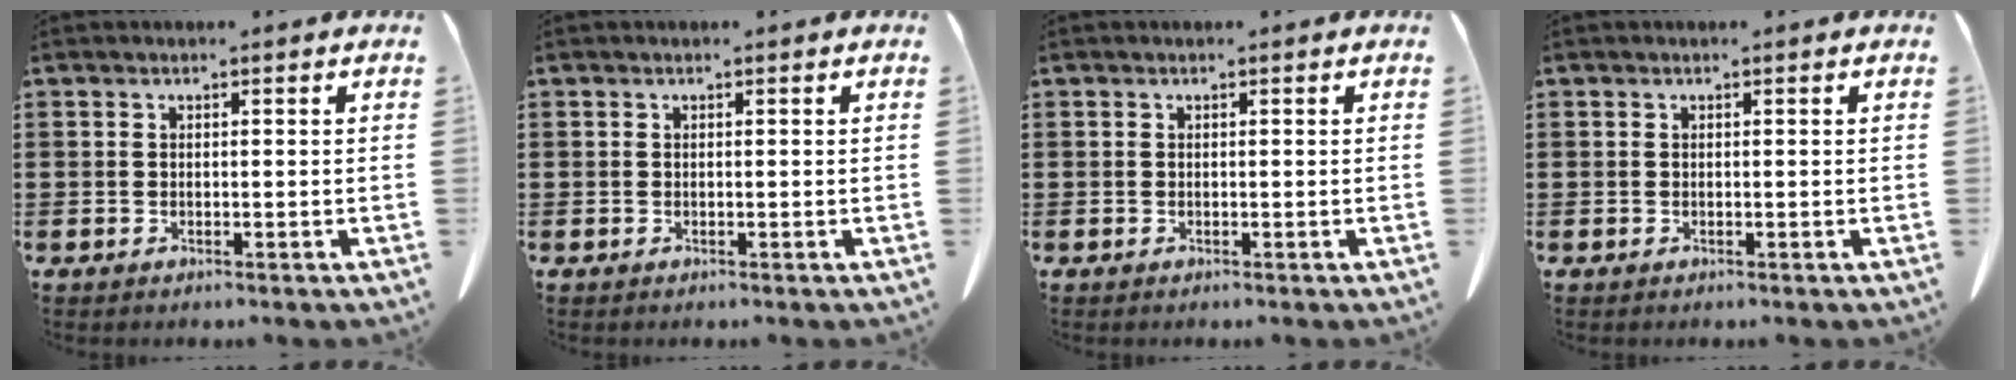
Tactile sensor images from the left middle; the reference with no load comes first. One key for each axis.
{"total": 0.0}
{"total": 0.0}
{"total": 0.0}